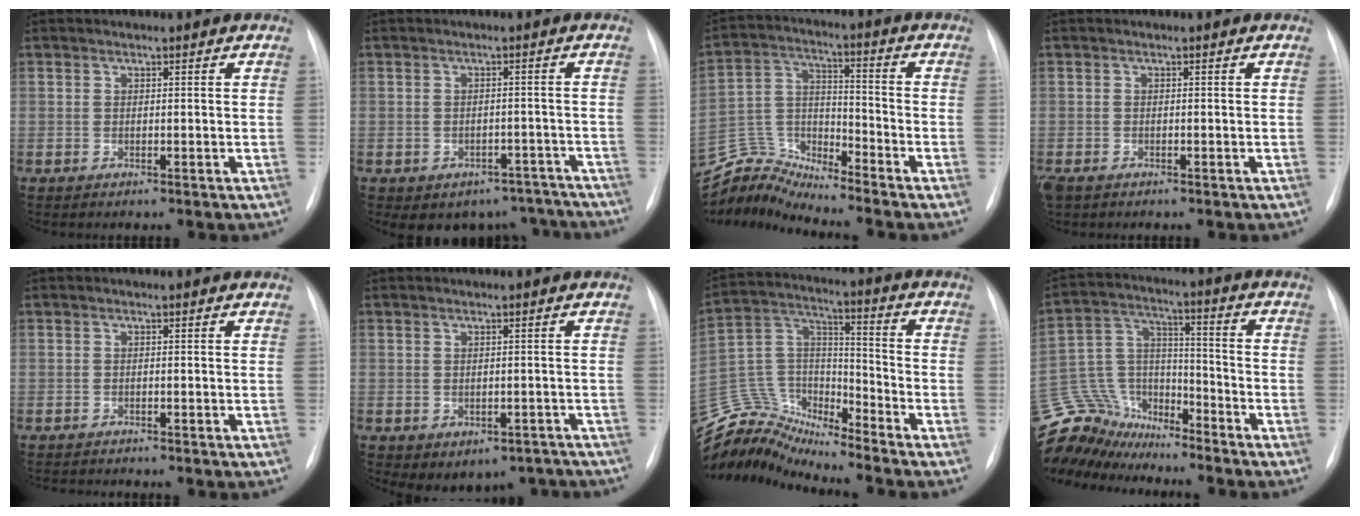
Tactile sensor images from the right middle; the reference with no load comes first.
{"total": 9.5, "force": [-7.7, 5.5, 1.3], "torque": [0.004, 0.029, -0.081]}
{"total": 8.8, "force": [-8.7, -0.7, -1.2], "torque": [0.013, 0.041, -0.168]}
{"total": 2.4, "force": [-1.6, 1.3, 1.2], "torque": [-0.028, -0.005, -0.023]}
{"total": 2.0, "force": [-2.0, 0.2, 0.3], "torque": [0.000, -0.007, -0.028]}
{"total": 7.0, "force": [-4.8, 4.5, 2.3], "torque": [-0.016, 0.019, -0.054]}
{"total": 13.1, "force": [-13.1, 1.0, 0.7], "torque": [-0.016, 0.068, -0.250]}
{"total": 15.0, "force": [-14.1, 5.0, 1.5], "torque": [-0.046, 0.047, -0.260]}